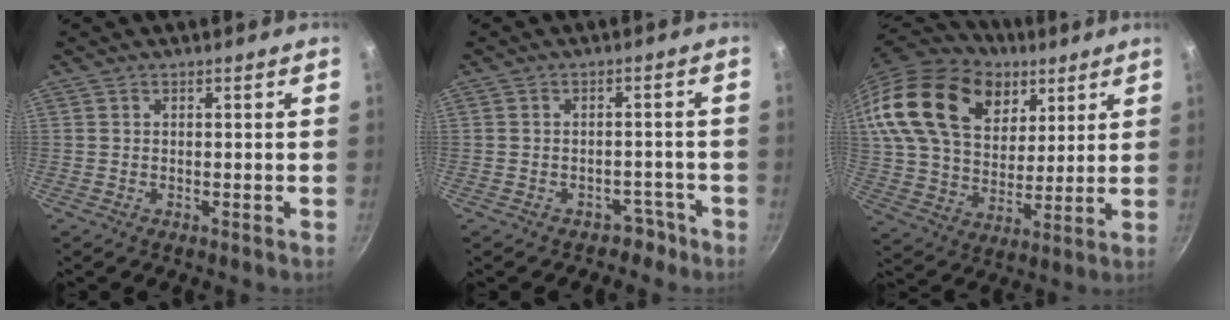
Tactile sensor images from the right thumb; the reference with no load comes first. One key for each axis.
{"total": 3.5, "fx": -2.5, "fy": 2.4, "fz": 0.6, "tx": 0.031, "ty": 0.043, "tz": -0.015}
{"total": 28.7, "fx": 14.0, "fy": 18.9, "fz": 16.5, "tx": -0.312, "ty": -0.008, "tz": 0.253}